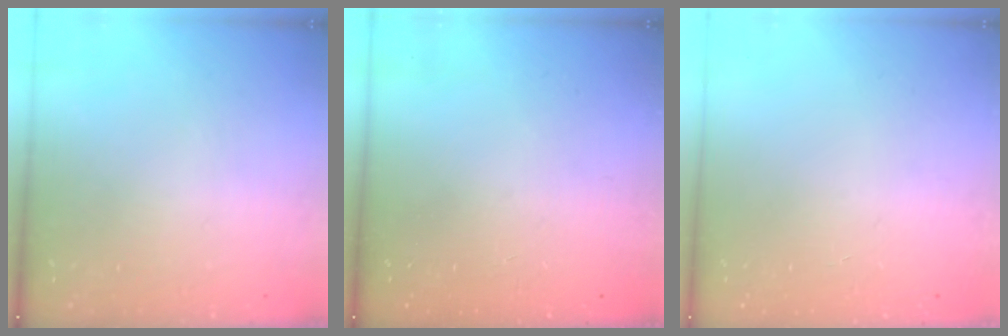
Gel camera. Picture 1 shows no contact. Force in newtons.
{"total": 0.0}
{"total": 0.0}